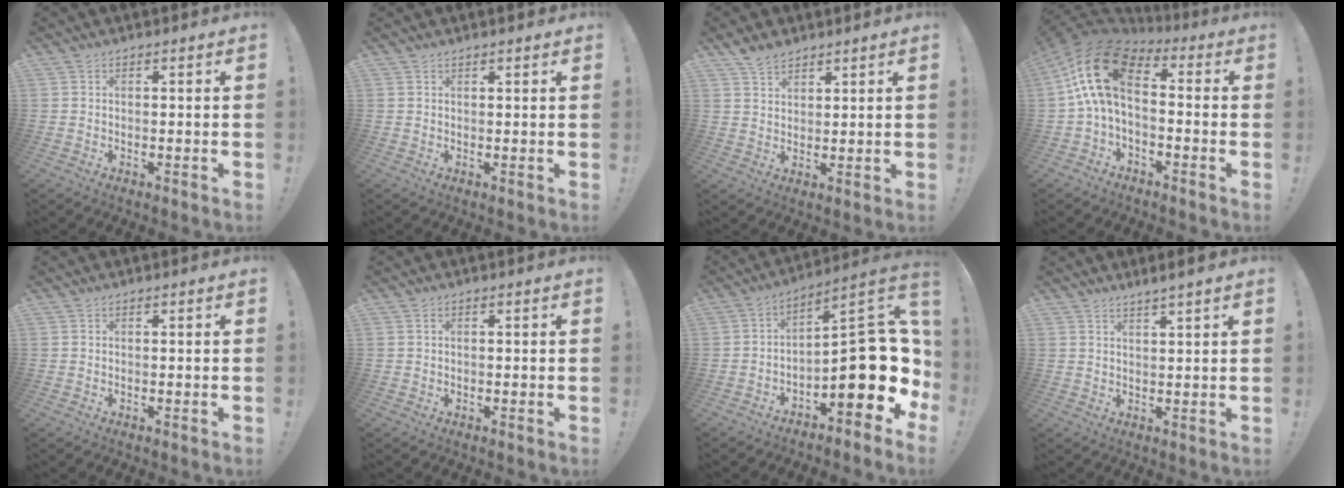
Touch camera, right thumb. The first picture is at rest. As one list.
[{"total": 0.8, "force": [0.7, 0.2, 0.2], "torque": [0.007, -0.005, 0.011]}, {"total": 6.4, "force": [4.8, 3.8, 2.0], "torque": [-0.033, -0.024, 0.092]}, {"total": 15.8, "force": [3.2, 8.7, 12.8], "torque": [-0.251, 0.002, 0.060]}, {"total": 0.0}, {"total": 0.6, "force": [0.5, 0.2, 0.3], "torque": [-0.006, 0.004, 0.008]}, {"total": 17.8, "force": [-3.7, 7.7, 15.6], "torque": [-0.202, 0.017, -0.053]}, {"total": 3.2, "force": [2.6, -0.3, 1.8], "torque": [-0.026, -0.015, 0.042]}]